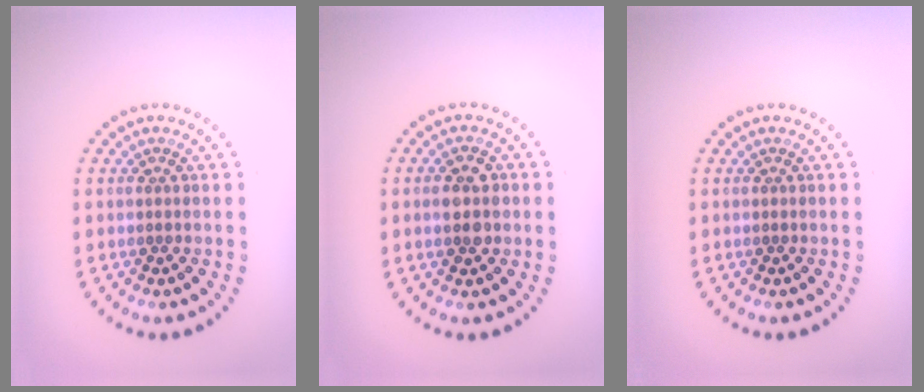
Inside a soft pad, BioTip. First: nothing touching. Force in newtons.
{"total": 2.9, "press": 2.9, "slide": 0.2}
{"total": 0.0}